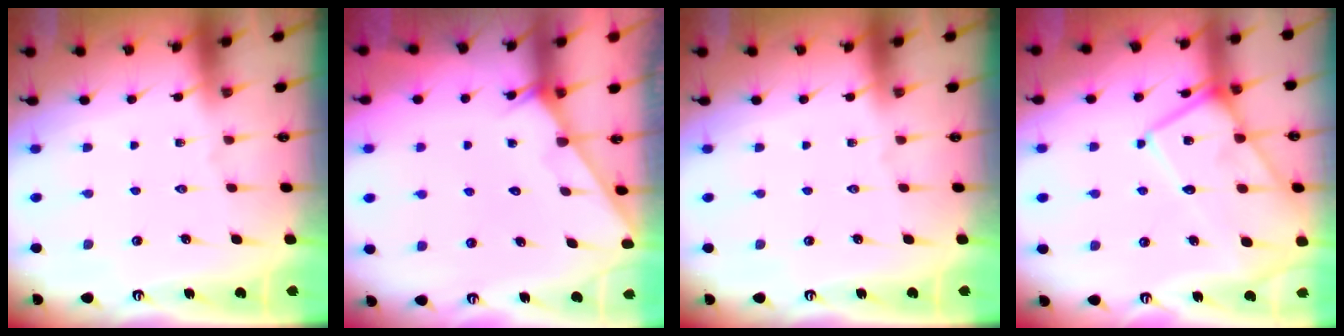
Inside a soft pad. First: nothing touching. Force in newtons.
{"total": 2.7, "press": 2.7, "slide": 0.2}
{"total": 0.0}
{"total": 13.6, "press": 13.6, "slide": 1.3}